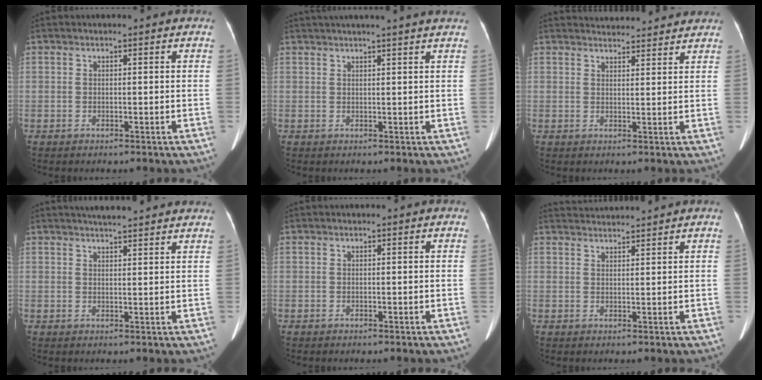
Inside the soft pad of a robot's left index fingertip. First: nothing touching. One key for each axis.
{"total": 8.5, "fx": 7.3, "fy": -0.9, "fz": 4.2, "tx": -0.057, "ty": 0.030, "tz": 0.084}
{"total": 8.6, "fx": 8.3, "fy": 1.4, "fz": 1.8, "tx": -0.021, "ty": 0.021, "tz": 0.098}
{"total": 8.5, "fx": 7.7, "fy": 0.7, "fz": 3.5, "tx": -0.050, "ty": 0.025, "tz": 0.090}
{"total": 0.0}
{"total": 4.0, "fx": 3.9, "fy": -0.8, "fz": 0.3, "tx": -0.006, "ty": 0.021, "tz": 0.067}